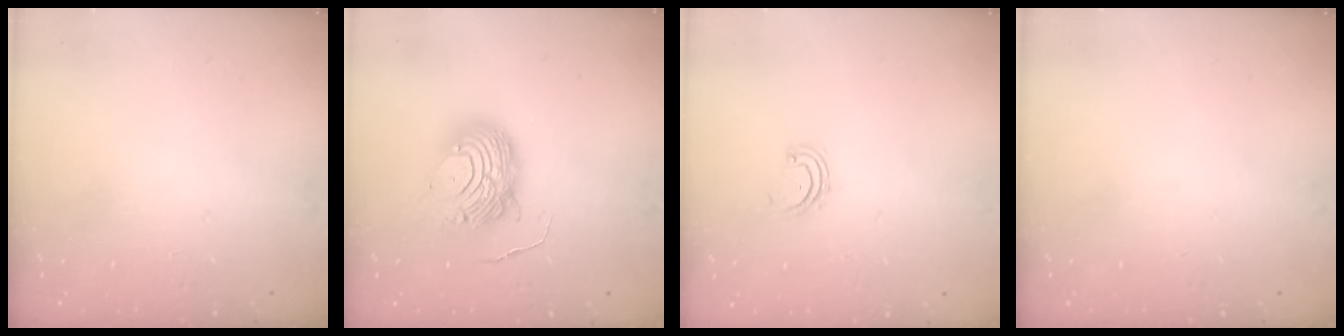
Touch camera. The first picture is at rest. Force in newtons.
{"total": 10.2, "press": 10.2, "slide": 1.1}
{"total": 2.6, "press": 2.6, "slide": 0.3}
{"total": 0.0}